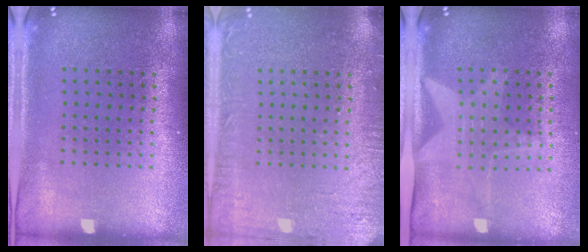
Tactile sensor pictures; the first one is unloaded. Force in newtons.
{"total": 3.1, "press": 3.1, "slide": 0.3}
{"total": 1.8, "press": 1.5, "slide": 1.1}